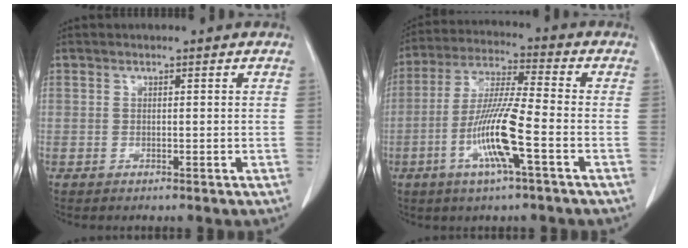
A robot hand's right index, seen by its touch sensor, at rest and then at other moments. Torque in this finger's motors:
{"motor_torque": [1.94, -0.19, 0.66, 0.14]}